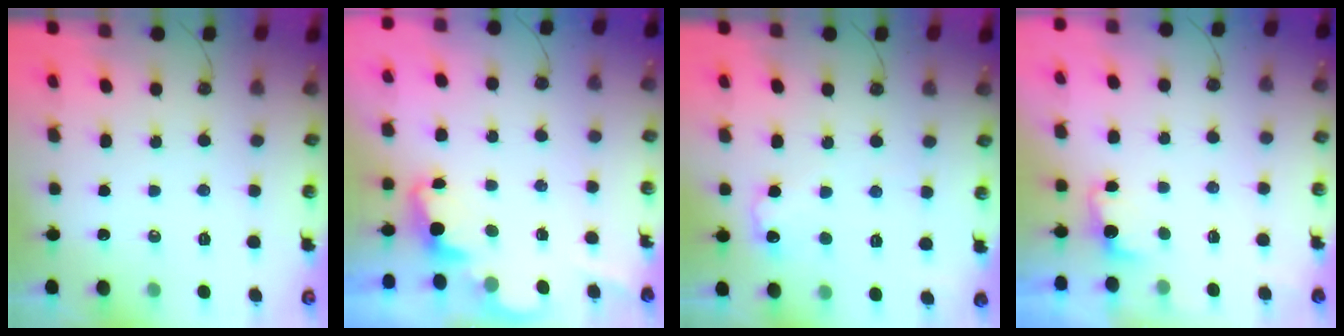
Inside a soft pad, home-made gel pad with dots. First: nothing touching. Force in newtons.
{"total": 2.3, "press": 2.3, "slide": 0.5}
{"total": 8.2, "press": 8.2, "slide": 0.5}
{"total": 2.9, "press": 2.8, "slide": 0.9}